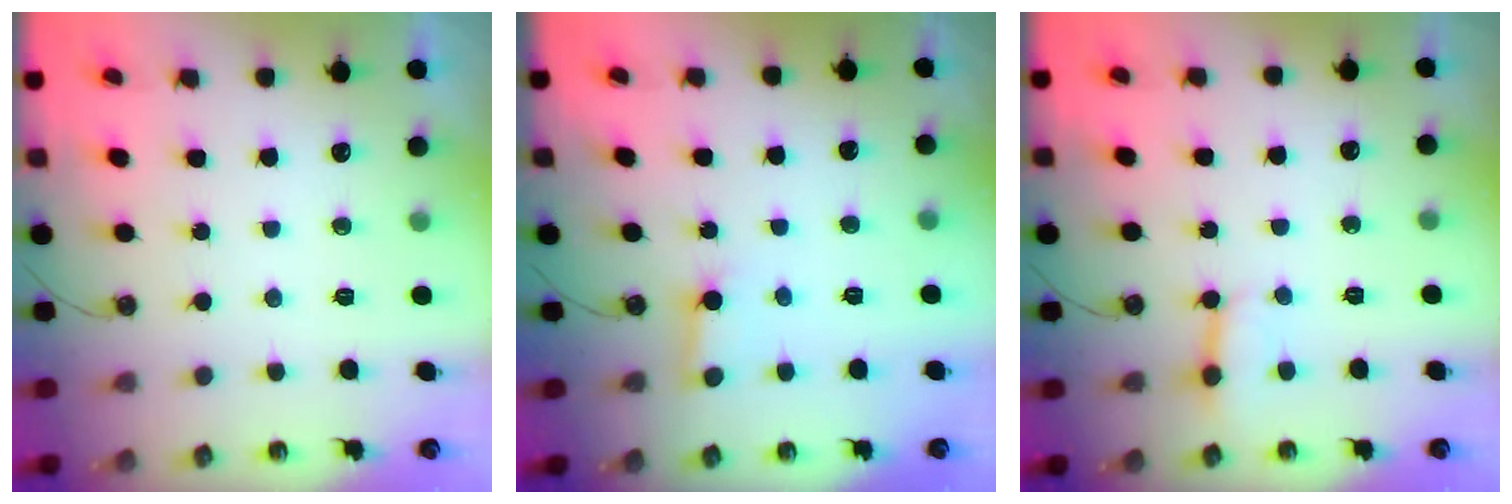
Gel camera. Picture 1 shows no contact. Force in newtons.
{"total": 2.8, "press": 2.8, "slide": 0.3}
{"total": 2.8, "press": 2.8, "slide": 0.3}